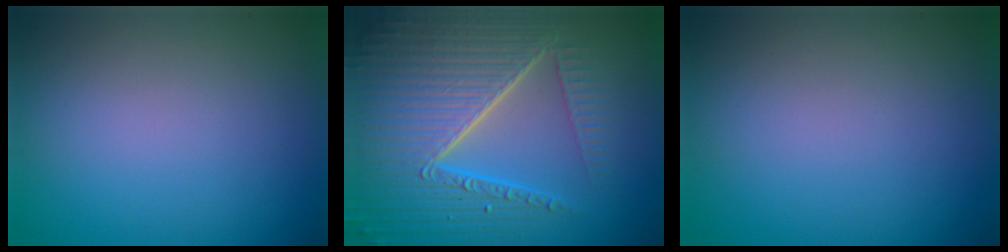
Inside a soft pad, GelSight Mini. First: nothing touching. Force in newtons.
{"total": 10.3, "press": 6.7, "slide": 7.8}
{"total": 0.0}